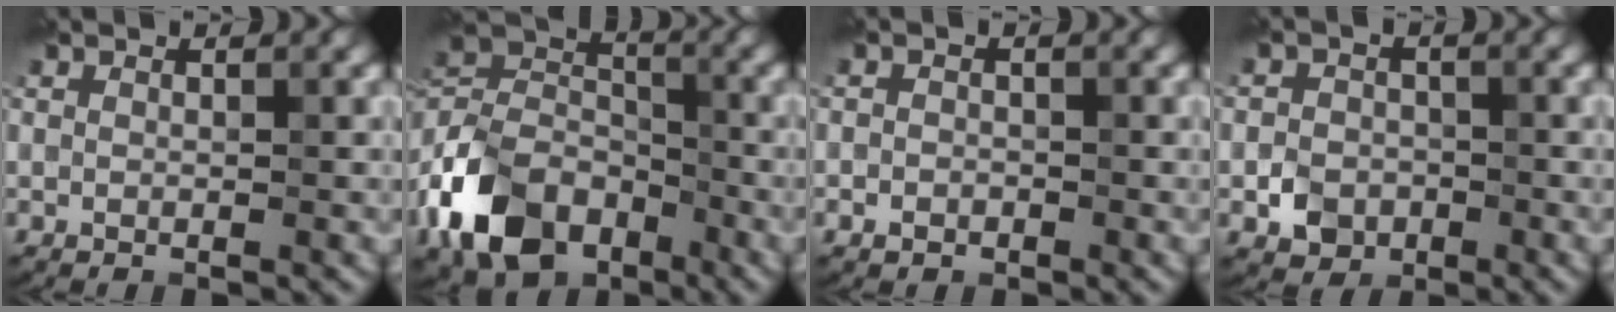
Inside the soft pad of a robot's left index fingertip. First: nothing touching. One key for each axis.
{"total": 10.3, "fx": -5.3, "fy": 6.8, "fz": 5.6, "tx": -0.112, "ty": 0.006, "tz": -0.126}
{"total": 1.0, "fx": -0.5, "fy": 0.8, "fz": 0.3, "tx": -0.003, "ty": -0.001, "tz": -0.012}
{"total": 2.8, "fx": -1.1, "fy": 2.3, "fz": 1.1, "tx": -0.013, "ty": 0.000, "tz": -0.021}